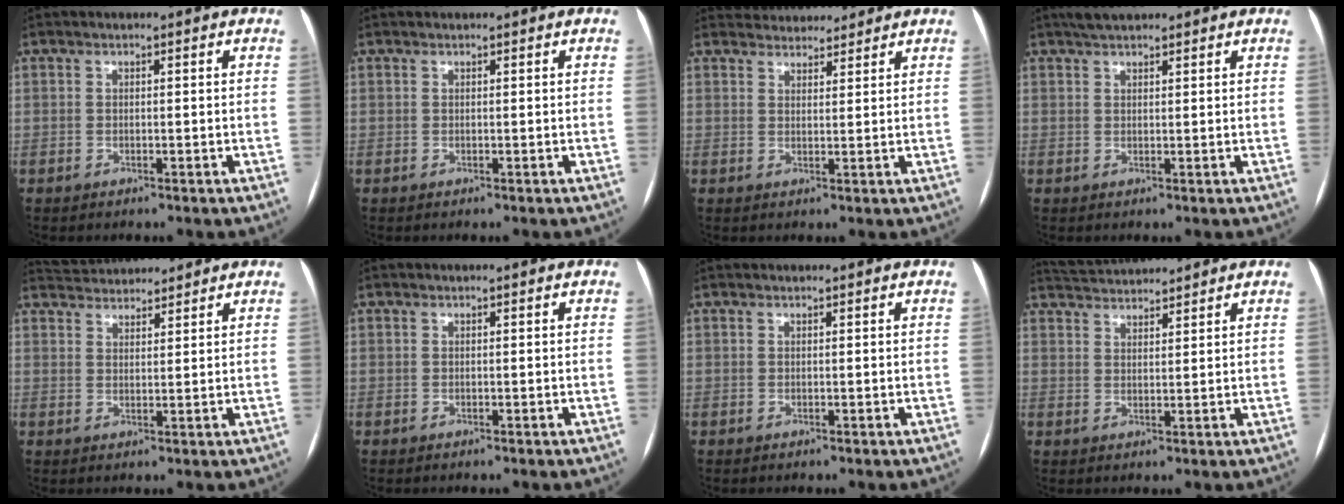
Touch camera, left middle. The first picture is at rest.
{"total": 0.6, "force": [0.6, 0.1, 0.1], "torque": [-0.004, 0.016, 0.013]}
{"total": 6.5, "force": [6.2, 1.8, 0.7], "torque": [-0.006, 0.019, 0.085]}
{"total": 3.6, "force": [3.0, 1.1, 1.6], "torque": [-0.027, 0.020, 0.052]}
{"total": 6.7, "force": [6.5, 1.2, 1.1], "torque": [-0.026, 0.029, 0.103]}
{"total": 0.0}
{"total": 0.8, "force": [0.7, 0.2, 0.1], "torque": [-0.006, 0.018, 0.015]}
{"total": 6.1, "force": [6.0, 0.2, 0.9], "torque": [-0.027, 0.028, 0.102]}